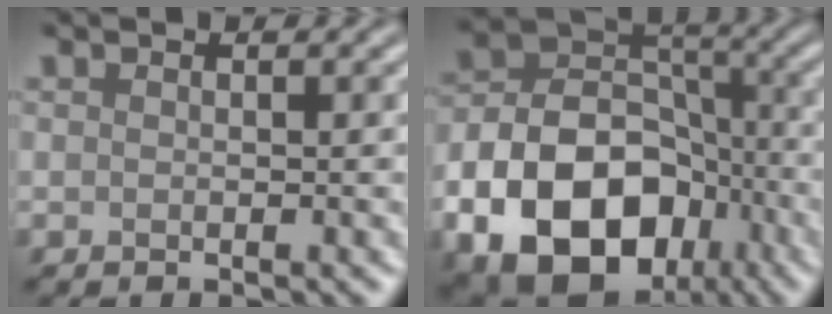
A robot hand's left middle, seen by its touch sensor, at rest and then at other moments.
{"total": 14.0, "force": [-6.1, 9.7, 8.1], "torque": [-0.163, -0.014, -0.108]}